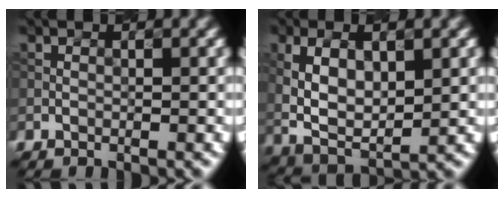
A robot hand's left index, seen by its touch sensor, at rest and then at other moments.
{"total": 7.4, "force": [1.4, 3.8, 6.2], "torque": [-0.128, 0.003, 0.025]}